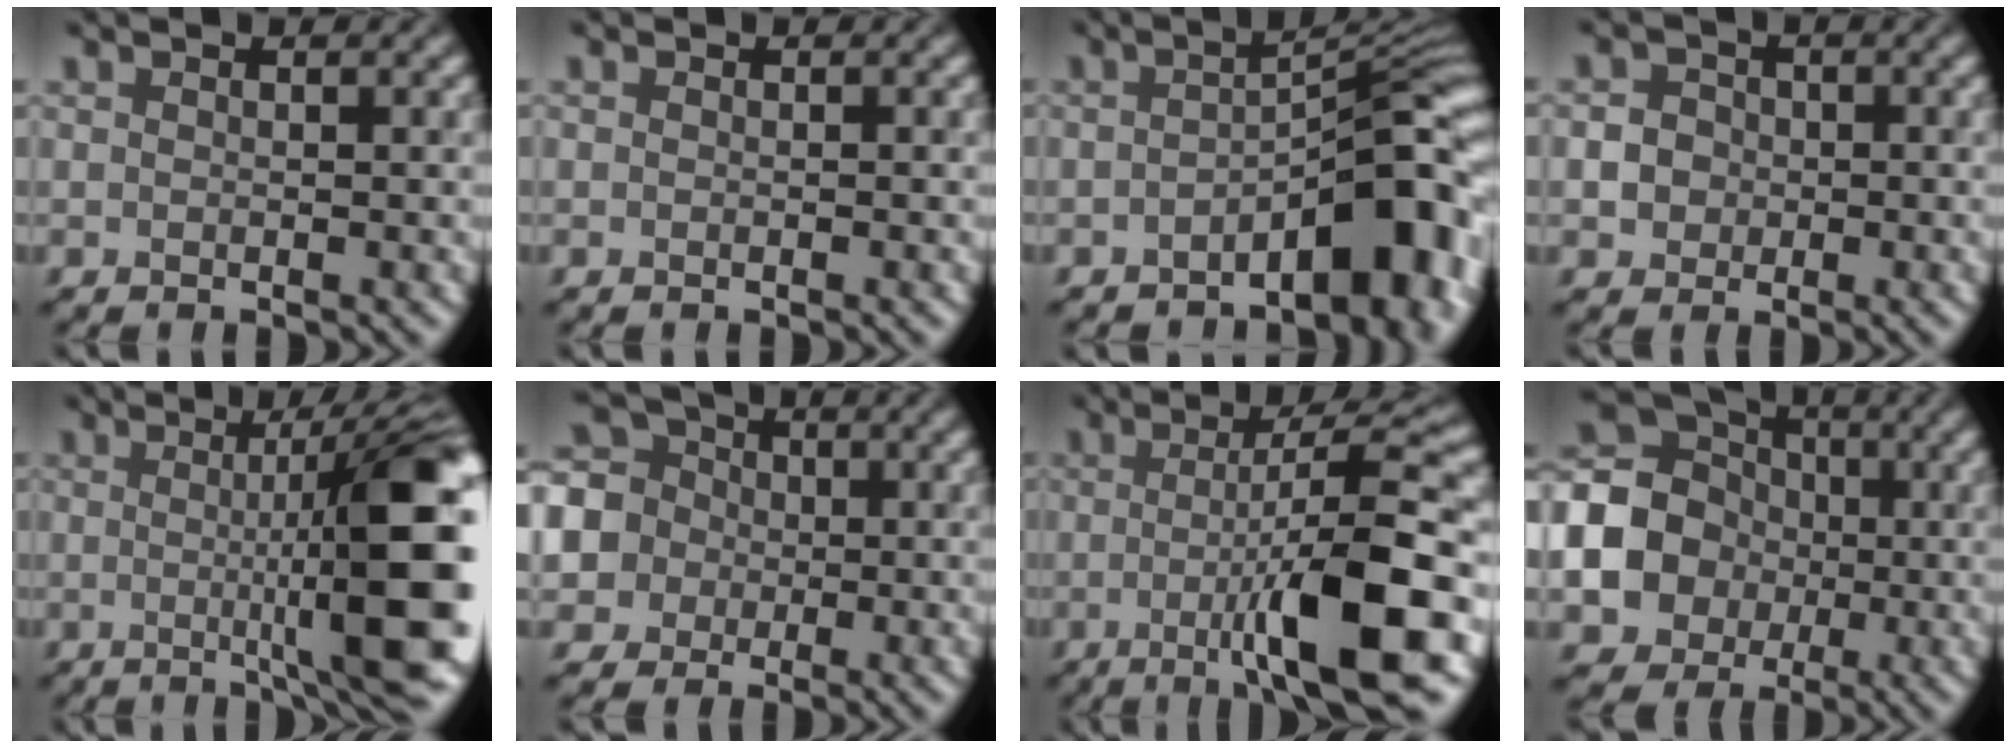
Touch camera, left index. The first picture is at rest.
{"total": 0.0}
{"total": 8.7, "force": [-3.7, 3.1, 7.3], "torque": [-0.080, 0.014, -0.062]}
{"total": 2.6, "force": [-0.3, 2.4, 0.8], "torque": [0.008, 0.005, -0.019]}
{"total": 14.5, "force": [-0.2, 3.3, 14.1], "torque": [-0.151, 0.001, 0.003]}
{"total": 7.2, "force": [-0.7, 6.9, 2.0], "torque": [-0.068, 0.024, -0.048]}
{"total": 11.1, "force": [-2.5, 1.7, 10.7], "torque": [-0.144, 0.008, -0.045]}
{"total": 16.1, "force": [-2.4, 15.0, 5.3], "torque": [-0.157, -0.005, -0.085]}